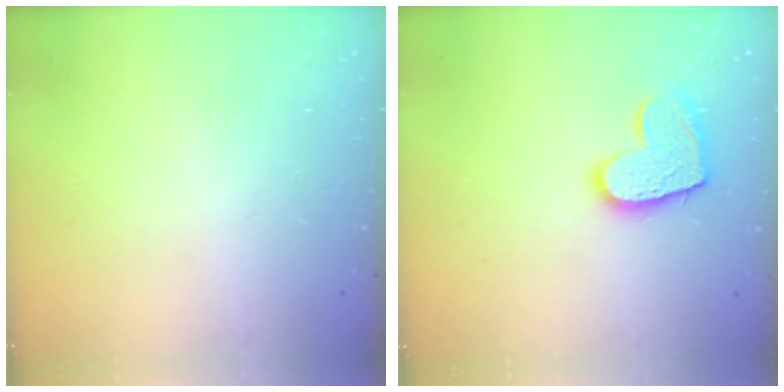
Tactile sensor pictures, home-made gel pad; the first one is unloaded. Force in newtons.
{"total": 11.6, "press": 11.6, "slide": 0.8}